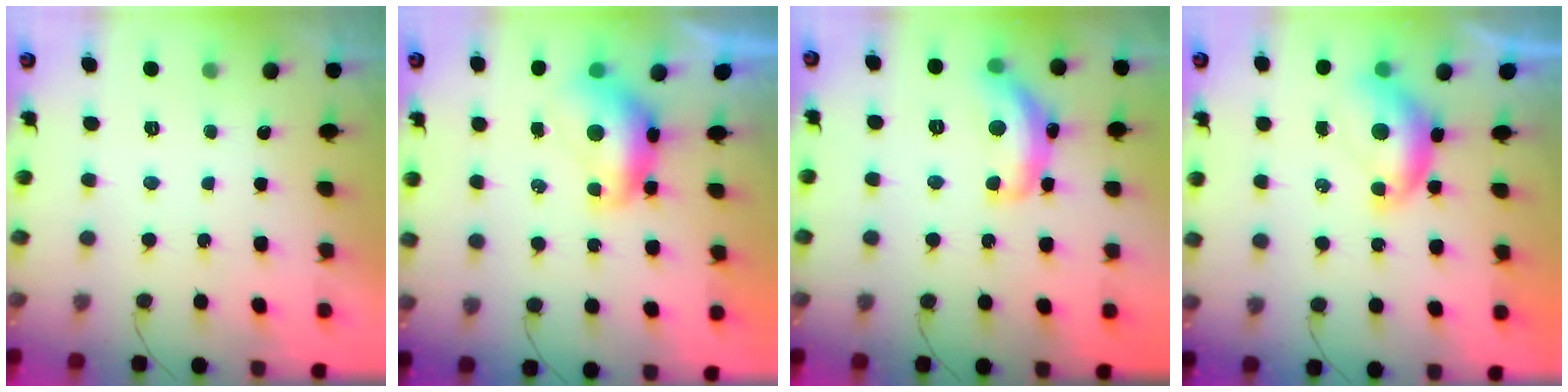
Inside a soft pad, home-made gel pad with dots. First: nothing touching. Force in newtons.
{"total": 8.7, "press": 8.7, "slide": 0.6}
{"total": 14.0, "press": 14.0, "slide": 0.7}
{"total": 7.4, "press": 7.4, "slide": 0.6}